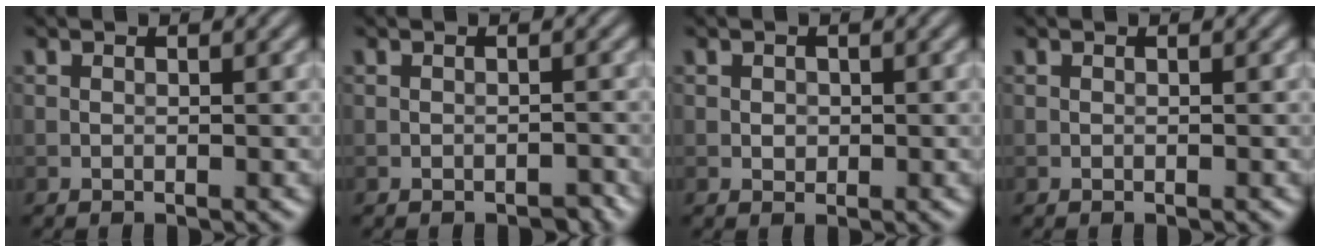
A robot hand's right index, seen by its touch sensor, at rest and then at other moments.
{"total": 0.9, "force": [-0.7, 0.3, 0.4], "torque": [-0.004, 0.001, -0.009]}
{"total": 0.8, "force": [0.1, 0.7, 0.3], "torque": [-0.005, -0.003, 0.001]}
{"total": 0.0}